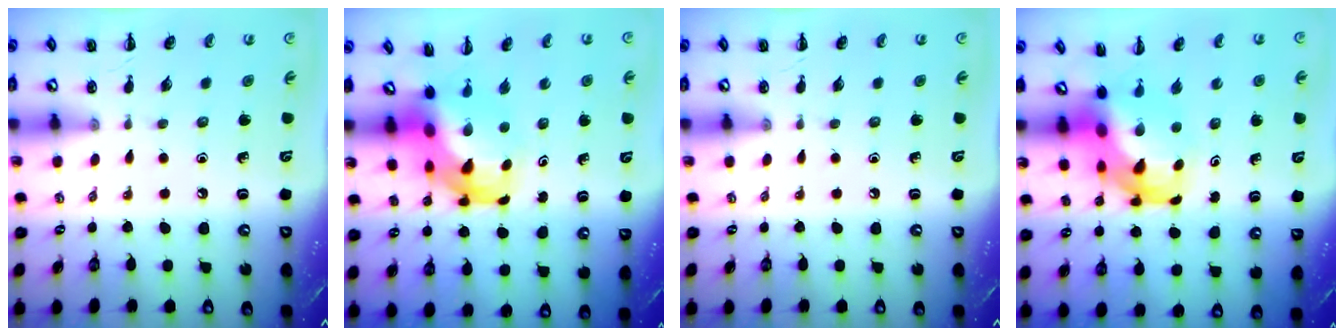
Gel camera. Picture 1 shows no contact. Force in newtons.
{"total": 6.8, "press": 6.5, "slide": 2.1}
{"total": 0.0}
{"total": 6.8, "press": 6.5, "slide": 2.1}